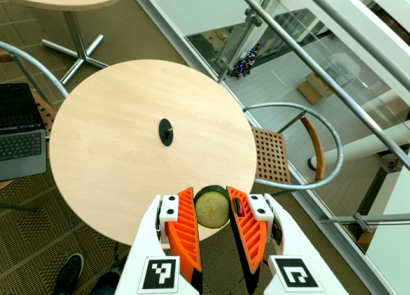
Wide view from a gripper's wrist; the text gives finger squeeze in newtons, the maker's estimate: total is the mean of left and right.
{"total": 7.6, "left": 7.4, "right": 7.8}